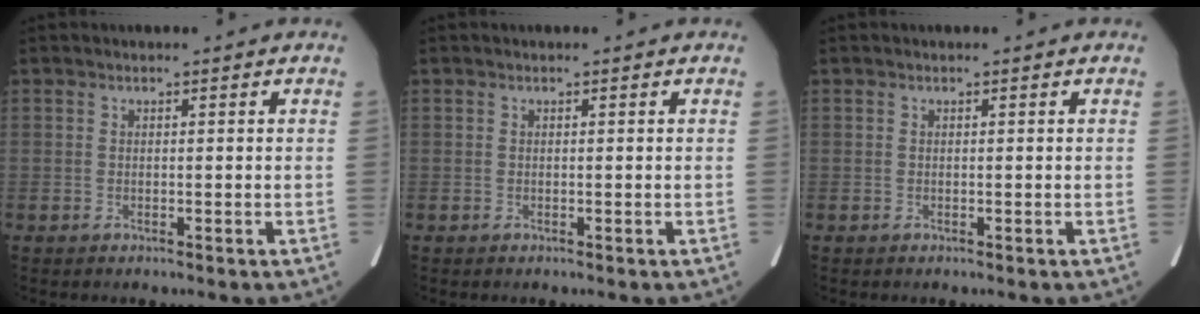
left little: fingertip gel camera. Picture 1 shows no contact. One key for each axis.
{"total": 0.0}
{"total": 0.0}